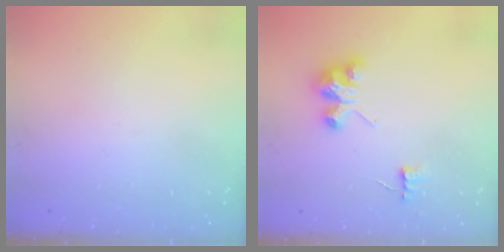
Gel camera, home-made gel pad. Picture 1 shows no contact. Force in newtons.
{"total": 3.6, "press": 3.6, "slide": 0.0}